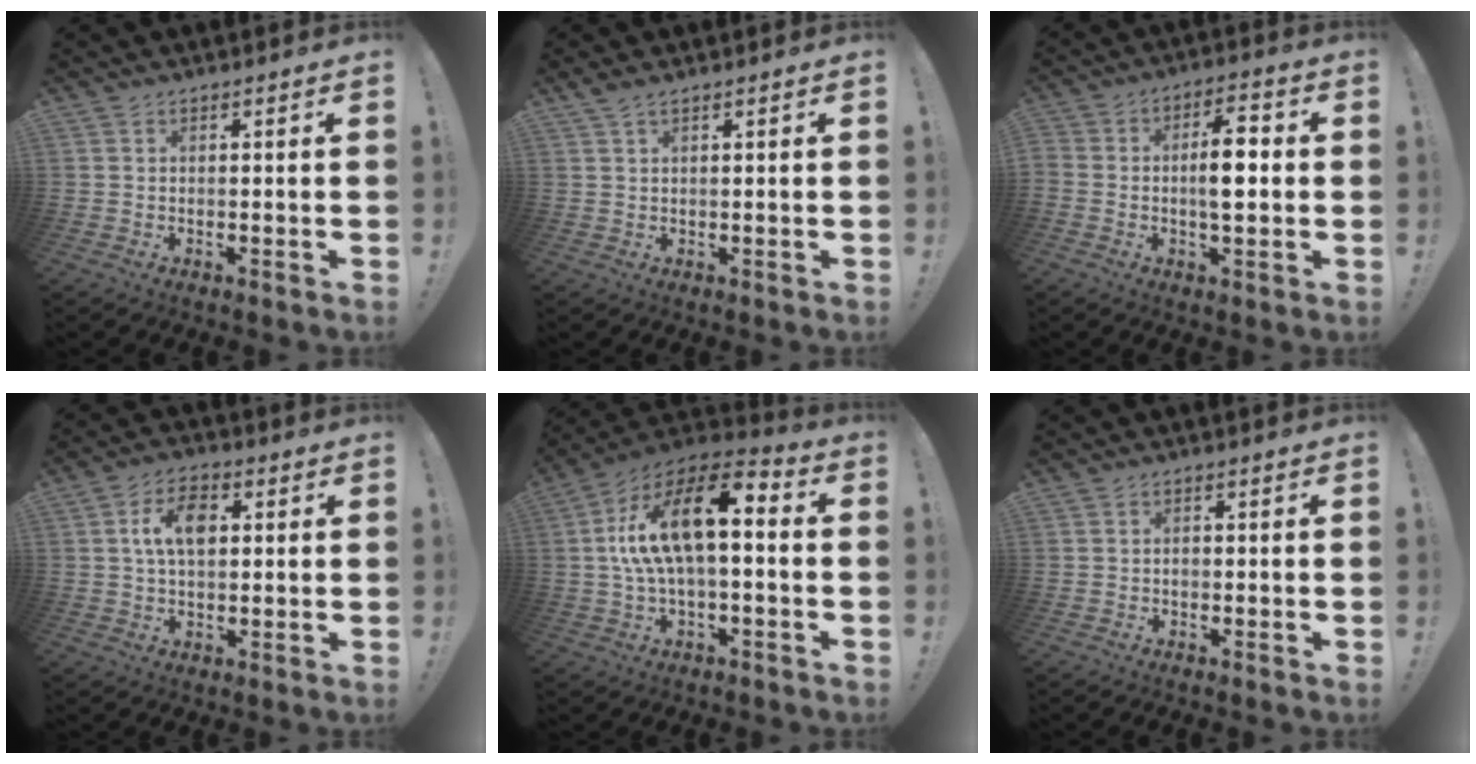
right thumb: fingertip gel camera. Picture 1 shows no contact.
{"total": 1.9, "force": [1.4, 0.4, 1.1], "torque": [-0.033, 0.001, 0.028]}
{"total": 8.5, "force": [-1.0, 4.1, 7.4], "torque": [-0.129, 0.013, -0.022]}
{"total": 9.6, "force": [2.1, 6.1, 7.1], "torque": [-0.110, 0.011, 0.038]}
{"total": 17.6, "force": [2.9, 7.4, 15.7], "torque": [-0.280, -0.010, 0.046]}
{"total": 1.0, "force": [-0.6, 0.7, 0.4], "torque": [-0.013, 0.005, -0.010]}